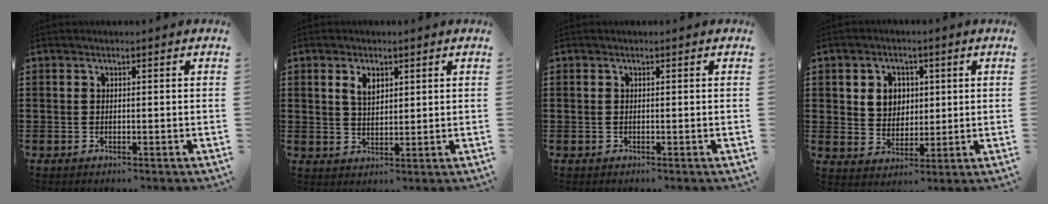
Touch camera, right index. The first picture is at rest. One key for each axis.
{"total": 3.2, "fx": 1.6, "fy": 1.8, "fz": 2.2, "tx": -0.050, "ty": 0.008, "tz": 0.028}
{"total": 0.0}
{"total": 5.3, "fx": 1.2, "fy": 4.7, "fz": 2.1, "tx": -0.053, "ty": 0.013, "tz": 0.017}